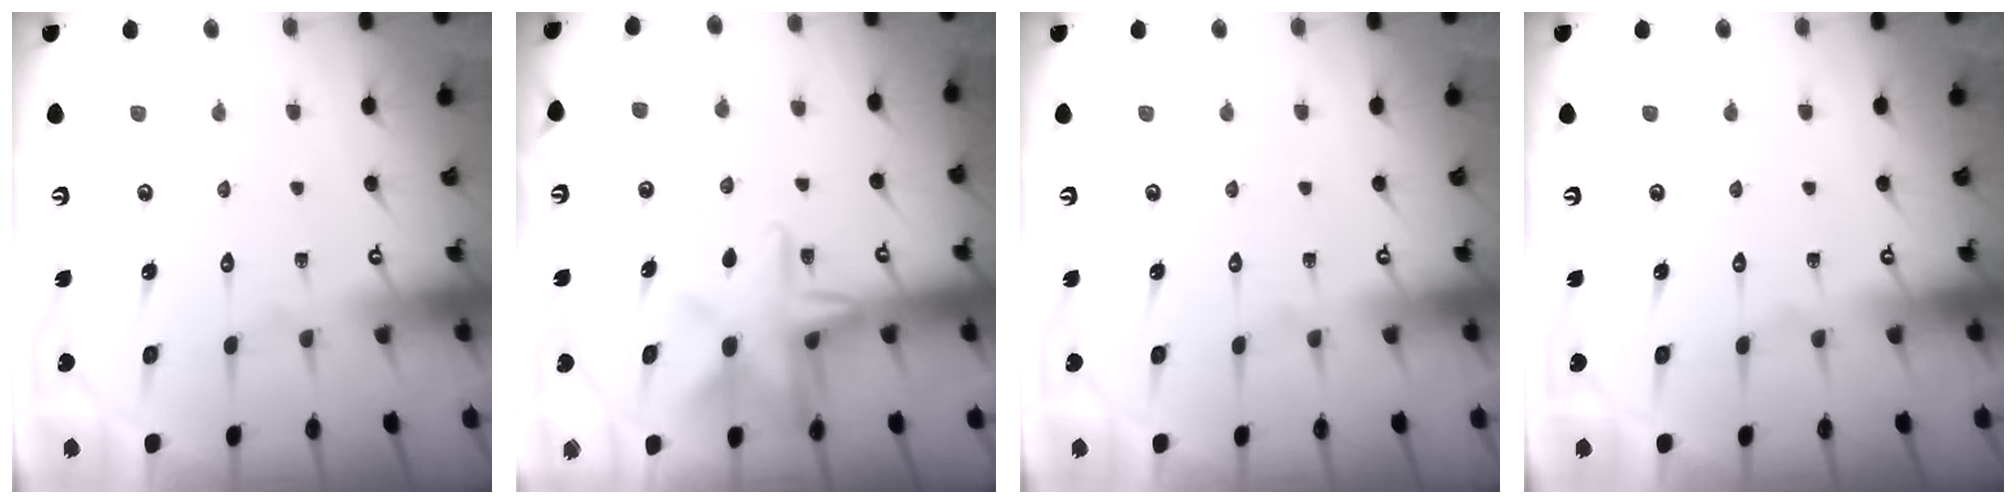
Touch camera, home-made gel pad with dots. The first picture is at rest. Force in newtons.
{"total": 11.5, "press": 11.5, "slide": 1.2}
{"total": 0.0}
{"total": 0.0}